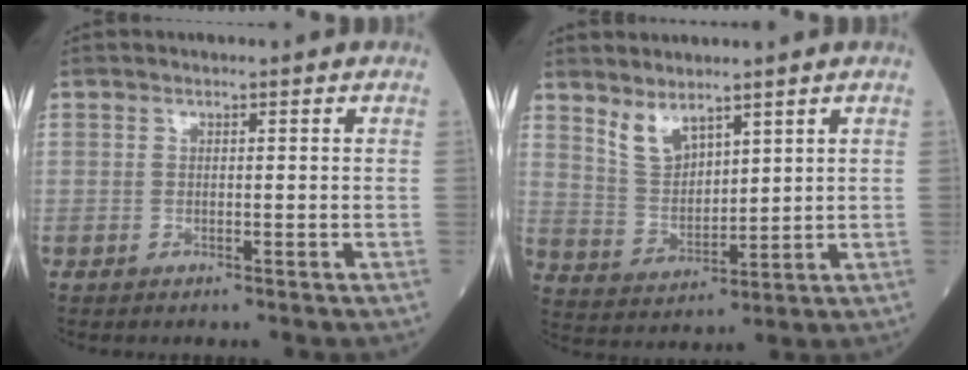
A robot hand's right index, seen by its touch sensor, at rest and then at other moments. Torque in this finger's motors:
{"motor_torque": [0.45, 0.58, 0.16, 0.04]}